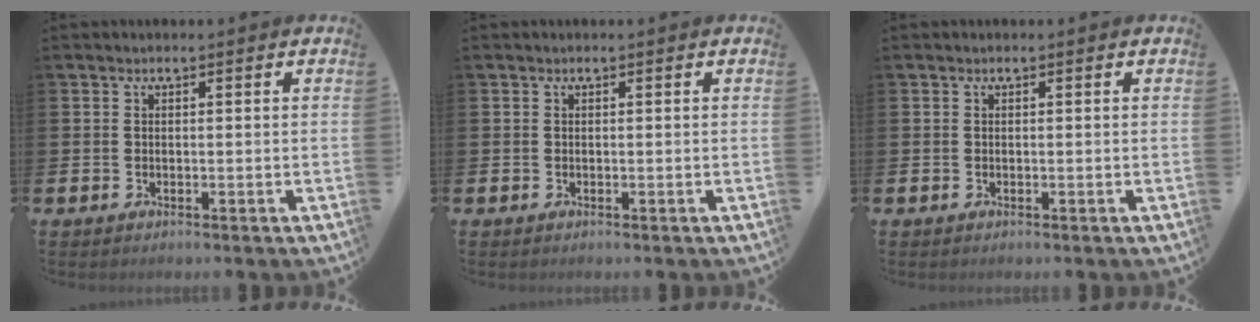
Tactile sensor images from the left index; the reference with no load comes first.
{"total": 0.0}
{"total": 0.0}